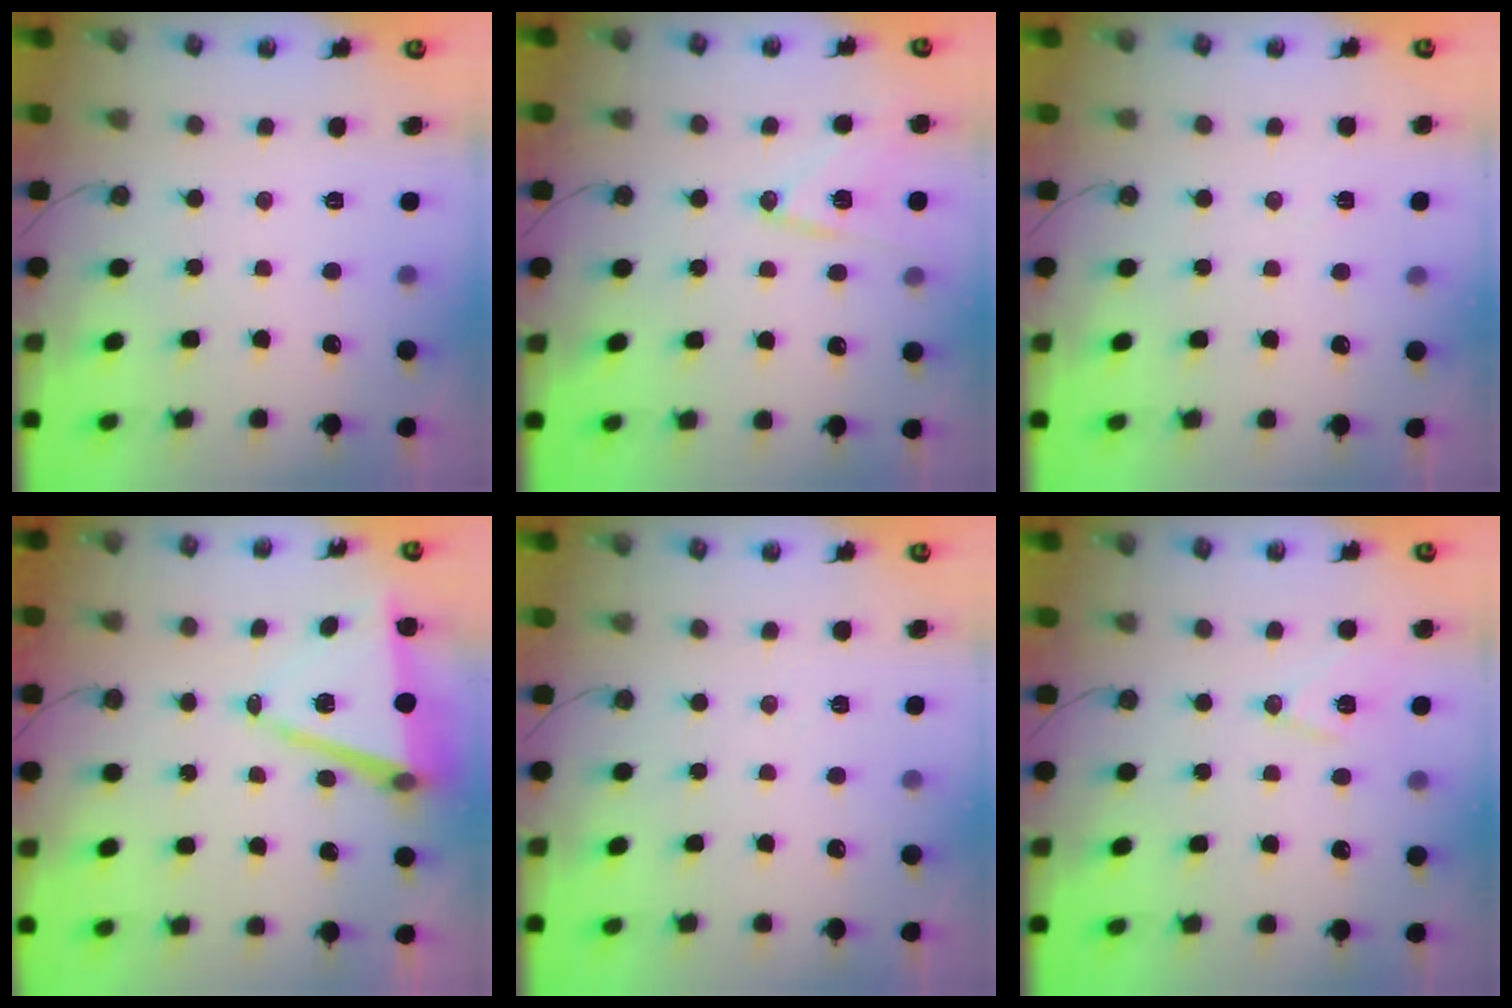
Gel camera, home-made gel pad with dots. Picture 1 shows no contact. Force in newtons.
{"total": 12.0, "press": 11.7, "slide": 2.7}
{"total": 3.1, "press": 2.4, "slide": 2.0}
{"total": 11.0, "press": 10.2, "slide": 4.1}
{"total": 3.9, "press": 1.8, "slide": 3.5}
{"total": 10.0, "press": 9.3, "slide": 3.7}